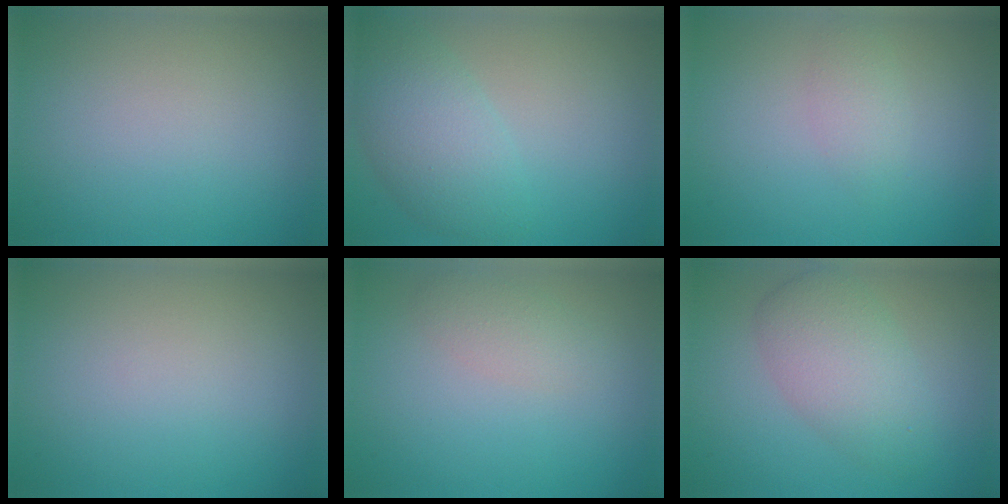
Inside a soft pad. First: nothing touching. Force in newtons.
{"total": 4.8, "press": 4.8, "slide": 0.3}
{"total": 1.5, "press": 1.5, "slide": 0.0}
{"total": 0.0}
{"total": 1.7, "press": 1.7, "slide": 0.1}
{"total": 4.6, "press": 4.6, "slide": 0.1}